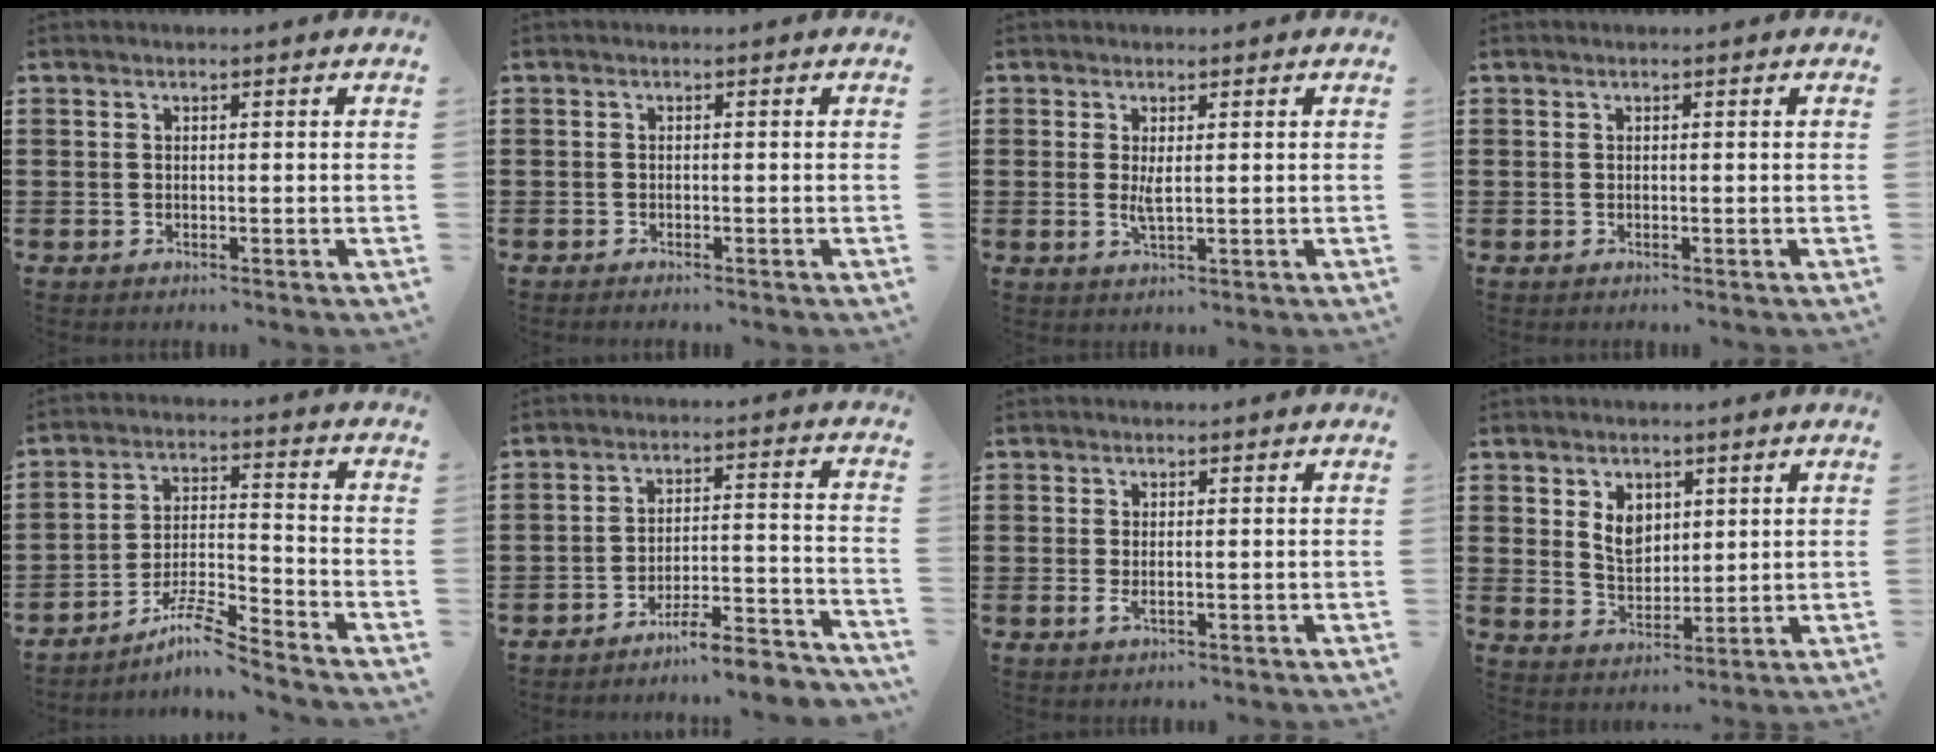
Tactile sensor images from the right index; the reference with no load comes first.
{"total": 0.6, "force": [-0.6, -0.1, 0.0], "torque": [-0.001, -0.003, -0.013]}
{"total": 2.4, "force": [0.4, 0.6, 2.3], "torque": [-0.045, -0.002, 0.007]}
{"total": 0.0}
{"total": 7.6, "force": [-6.5, 0.4, 3.8], "torque": [-0.072, 0.001, -0.123]}
{"total": 6.0, "force": [-5.6, 0.1, 2.0], "torque": [-0.031, 0.000, -0.108]}
{"total": 1.3, "force": [0.0, 0.3, 1.3], "torque": [-0.025, -0.002, 0.000]}
{"total": 4.9, "force": [1.8, 3.6, 2.9], "torque": [-0.061, 0.008, 0.030]}